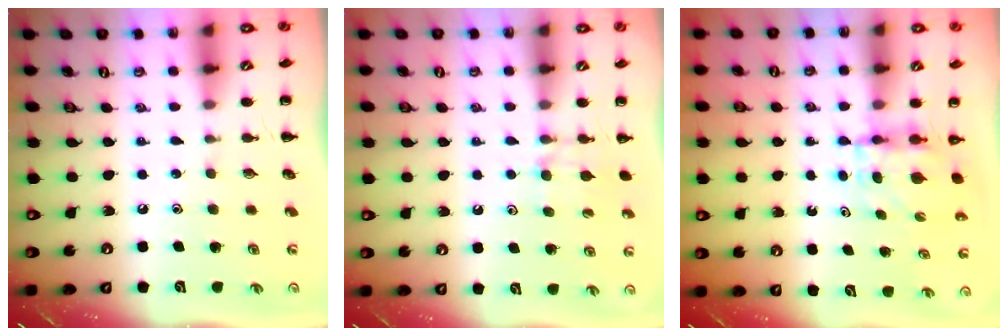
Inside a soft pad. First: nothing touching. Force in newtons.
{"total": 7.2, "press": 6.9, "slide": 1.9}
{"total": 3.9, "press": 3.9, "slide": 0.3}